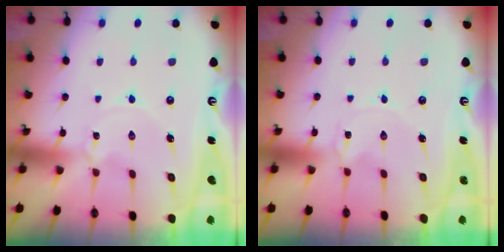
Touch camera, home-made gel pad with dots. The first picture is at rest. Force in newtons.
{"total": 0.0}